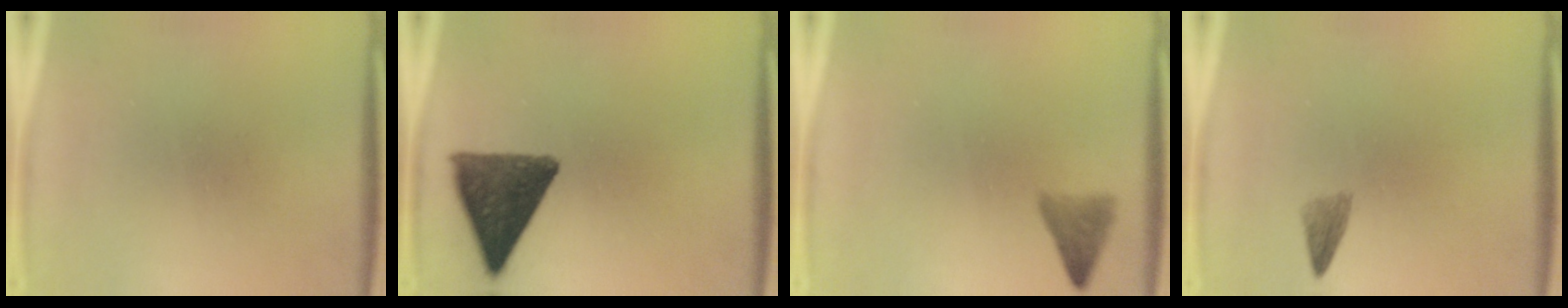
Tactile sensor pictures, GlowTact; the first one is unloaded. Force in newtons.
{"total": 12.1}
{"total": 2.8}
{"total": 1.7}